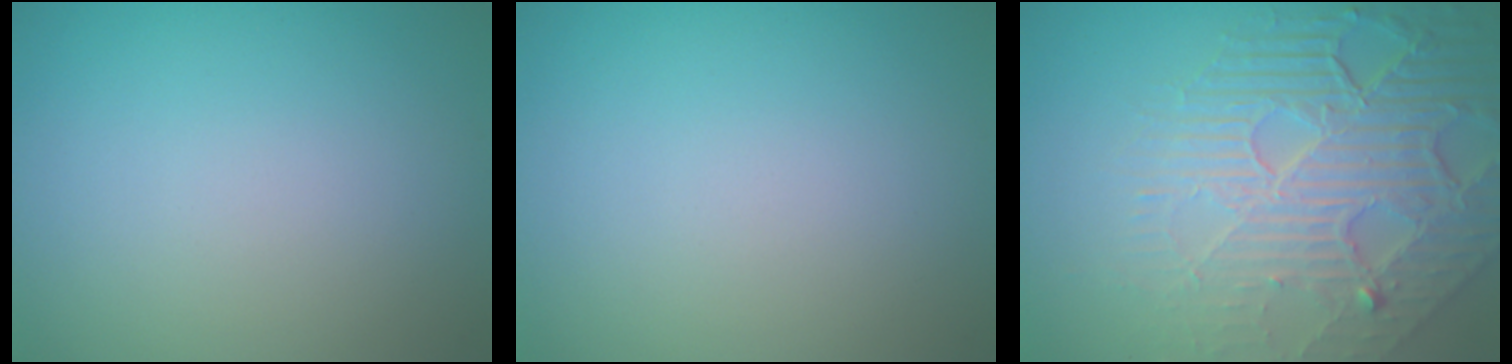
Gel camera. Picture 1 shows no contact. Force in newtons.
{"total": 0.0}
{"total": 8.6, "press": 5.8, "slide": 6.4}